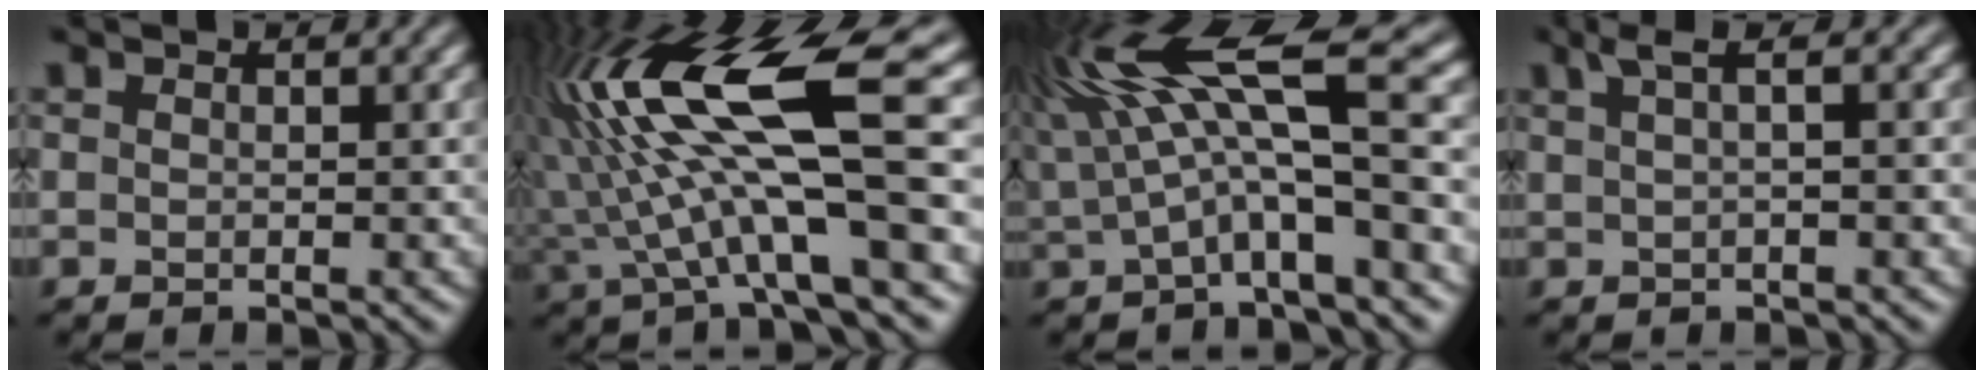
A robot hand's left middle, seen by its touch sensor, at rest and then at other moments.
{"total": 14.0, "force": [3.0, 3.5, 13.2], "torque": [-0.261, 0.014, 0.058]}
{"total": 9.4, "force": [1.7, 2.4, 9.0], "torque": [-0.160, 0.014, 0.023]}
{"total": 2.2, "force": [0.9, 0.4, 1.9], "torque": [-0.035, 0.009, 0.015]}